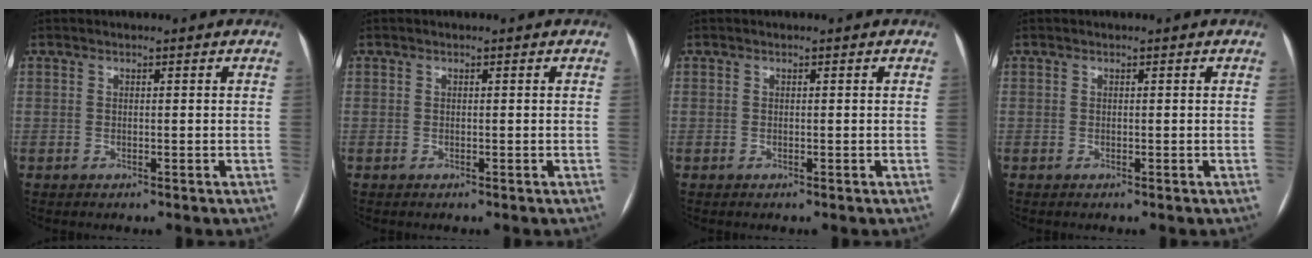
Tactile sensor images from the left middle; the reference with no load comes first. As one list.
[{"total": 0.0}, {"total": 0.0}, {"total": 0.0}]